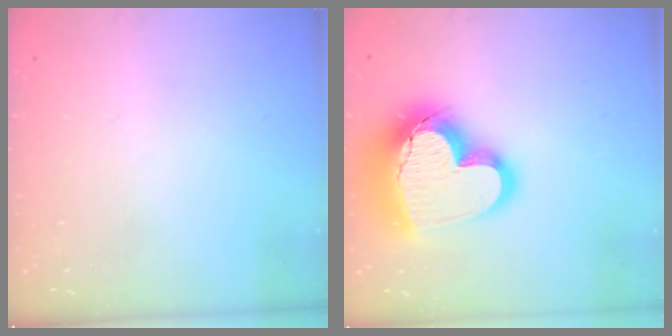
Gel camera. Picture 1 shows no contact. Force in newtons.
{"total": 21.8, "press": 21.7, "slide": 1.8}